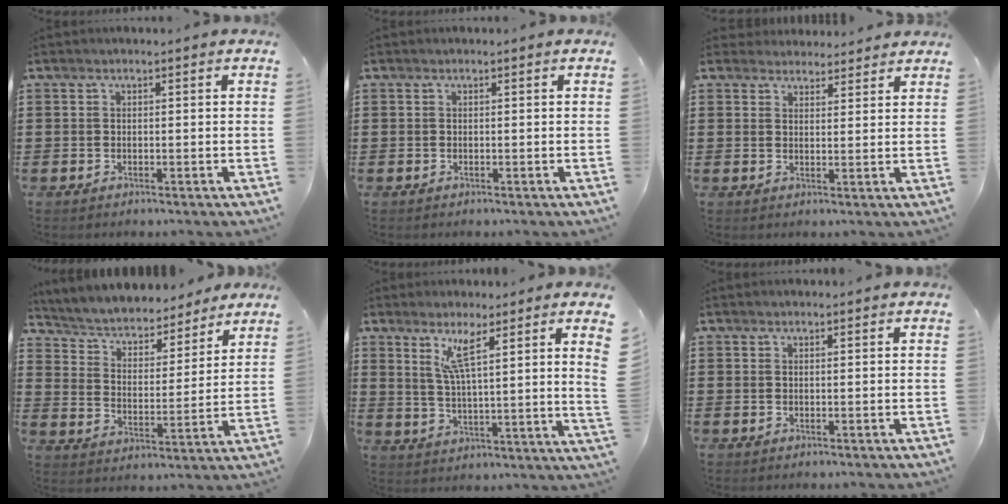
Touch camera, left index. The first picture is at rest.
{"total": 0.0}
{"total": 2.9, "force": [2.8, 0.7, -0.2], "torque": [-0.005, -0.004, 0.055]}
{"total": 4.2, "force": [4.0, 1.1, 0.9], "torque": [-0.041, -0.029, 0.061]}
{"total": 7.3, "force": [5.0, 0.0, 5.3], "torque": [-0.105, -0.018, 0.082]}
{"total": 0.6, "force": [0.6, 0.0, 0.2], "torque": [-0.005, -0.001, 0.011]}